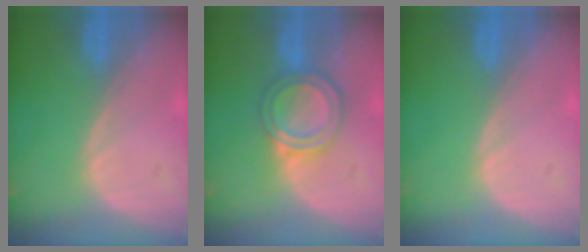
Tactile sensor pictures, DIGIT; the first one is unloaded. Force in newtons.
{"total": 6.1, "press": 5.3, "slide": 3.0}
{"total": 0.0}